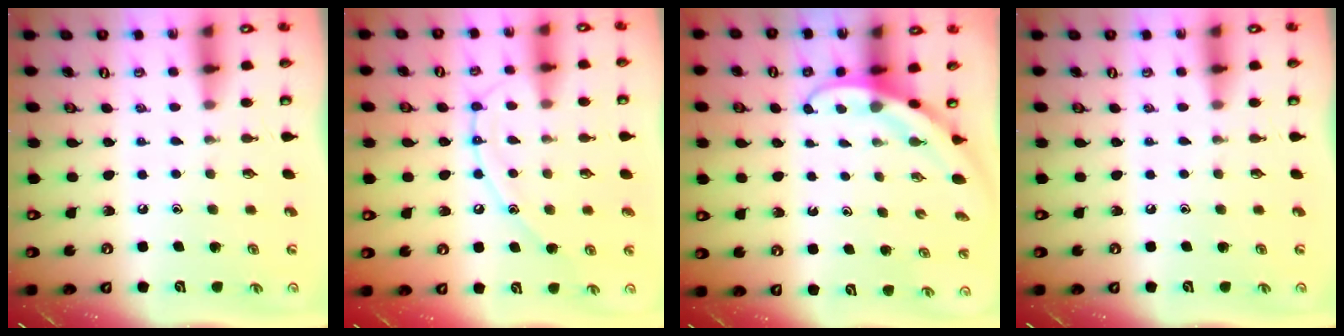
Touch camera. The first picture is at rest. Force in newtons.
{"total": 11.8, "press": 11.8, "slide": 1.0}
{"total": 3.1, "press": 3.1, "slide": 0.1}
{"total": 0.0}